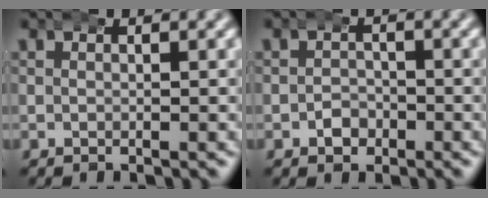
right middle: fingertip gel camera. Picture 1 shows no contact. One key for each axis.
{"total": 1.0, "fx": -0.4, "fy": 0.9, "fz": -0.1, "tx": 0.000, "ty": -0.003, "tz": -0.006}